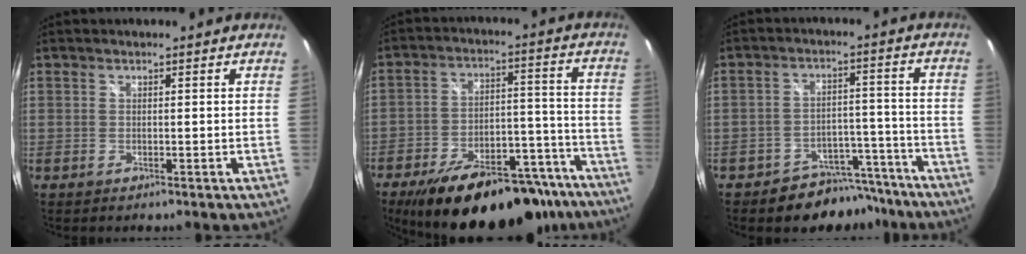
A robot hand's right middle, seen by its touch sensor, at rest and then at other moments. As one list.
[{"total": 27.0, "force": [-20.8, 10.5, 13.5], "torque": [-0.219, 0.014, -0.271]}, {"total": 9.5, "force": [-8.0, 4.9, 1.5], "torque": [-0.021, 0.033, -0.100]}]